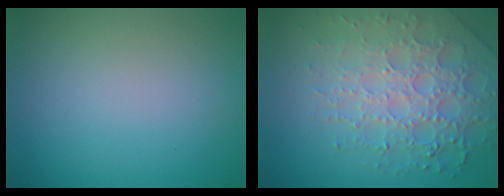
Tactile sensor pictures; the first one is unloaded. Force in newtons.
{"total": 7.1, "press": 5.1, "slide": 4.9}